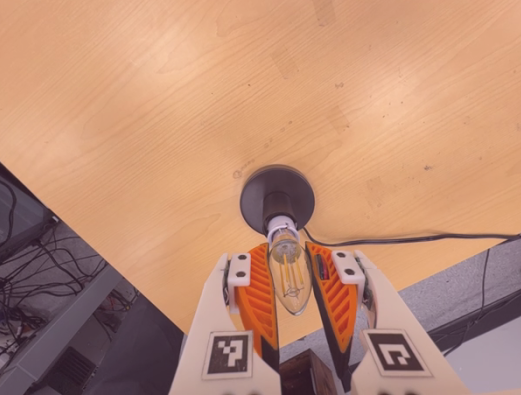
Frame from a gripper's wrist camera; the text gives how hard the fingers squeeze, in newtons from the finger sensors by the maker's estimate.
{"total": 14.1, "left": 13.3, "right": 14.8}